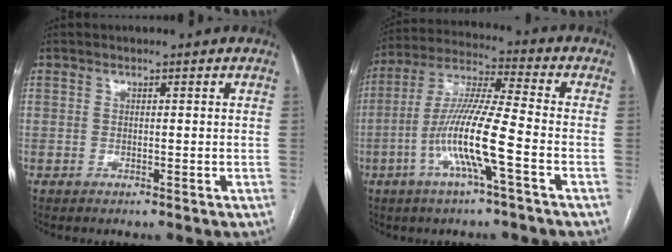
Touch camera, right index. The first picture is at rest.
{"total": 12.6, "force": [-4.1, 0.0, 11.9], "torque": [-0.240, -0.001, -0.085]}